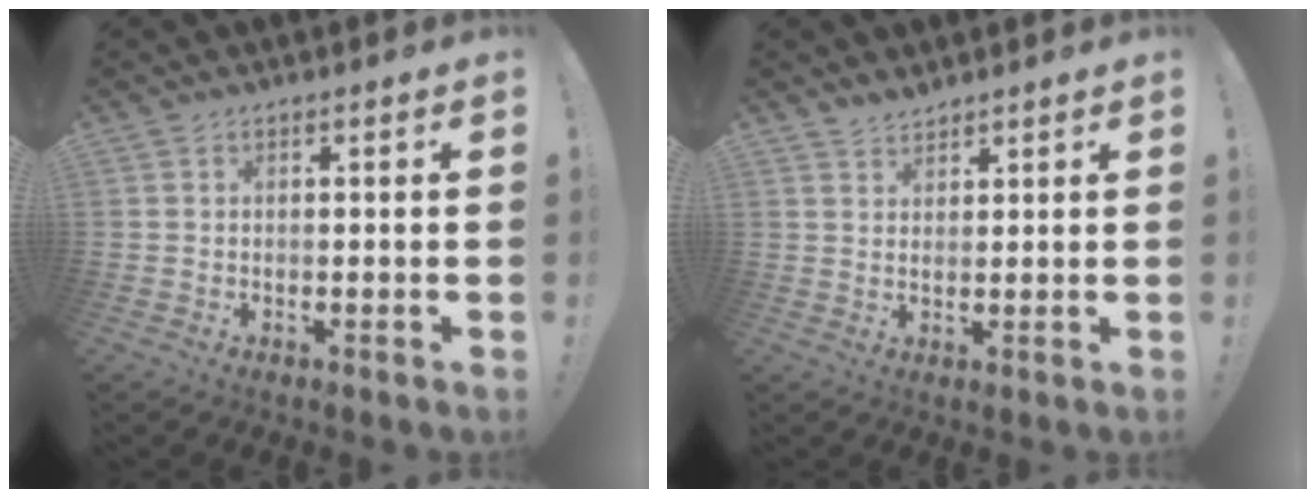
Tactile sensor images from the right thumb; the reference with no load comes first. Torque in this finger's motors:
{"motor_torque": [-0.38, 0.29, -0.07, 0.15, -0.01]}